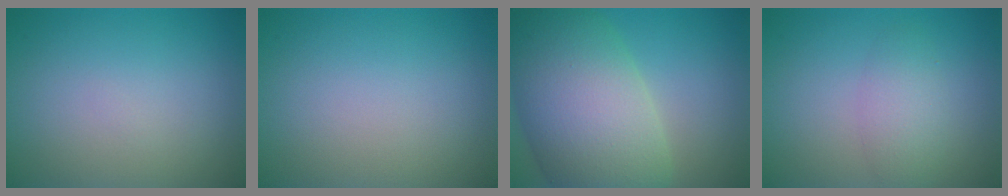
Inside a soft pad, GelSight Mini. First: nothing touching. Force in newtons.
{"total": 0.0}
{"total": 12.6, "press": 12.6, "slide": 0.3}
{"total": 2.7, "press": 2.7, "slide": 0.1}